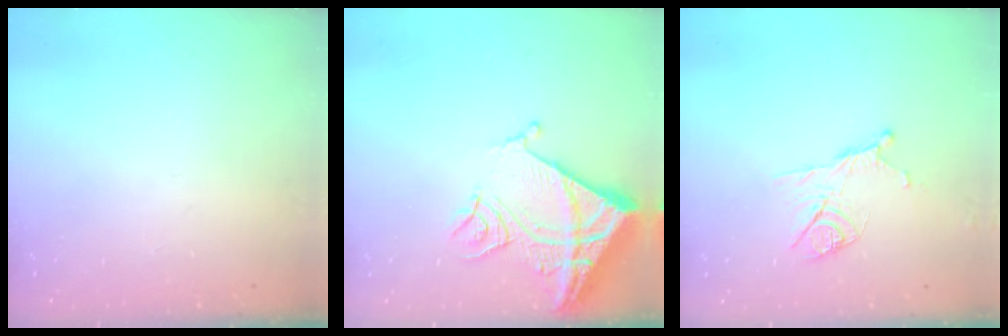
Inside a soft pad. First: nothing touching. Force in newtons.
{"total": 14.7, "press": 14.6, "slide": 1.6}
{"total": 10.9, "press": 10.9, "slide": 0.4}